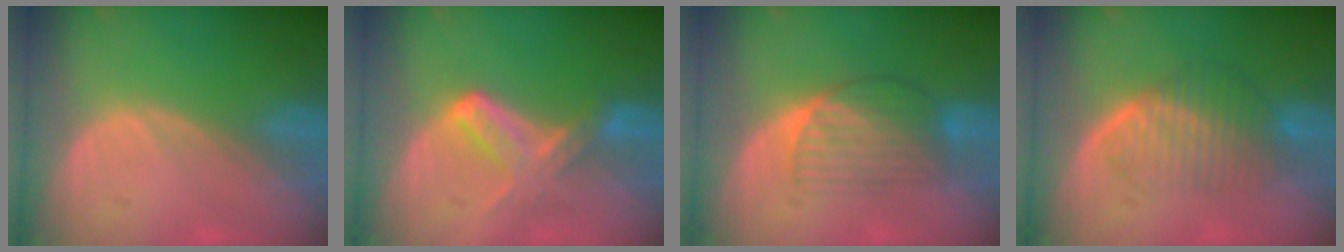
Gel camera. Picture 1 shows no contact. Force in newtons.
{"total": 5.8, "press": 5.8, "slide": 0.3}
{"total": 6.7, "press": 6.3, "slide": 2.3}
{"total": 6.7, "press": 6.5, "slide": 1.8}